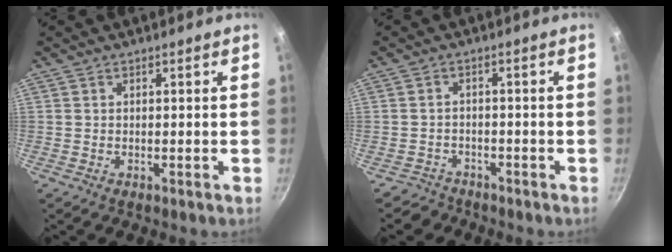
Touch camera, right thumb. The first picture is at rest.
{"total": 3.7, "force": [-2.9, 2.3, -0.3], "torque": [0.018, 0.042, -0.050]}